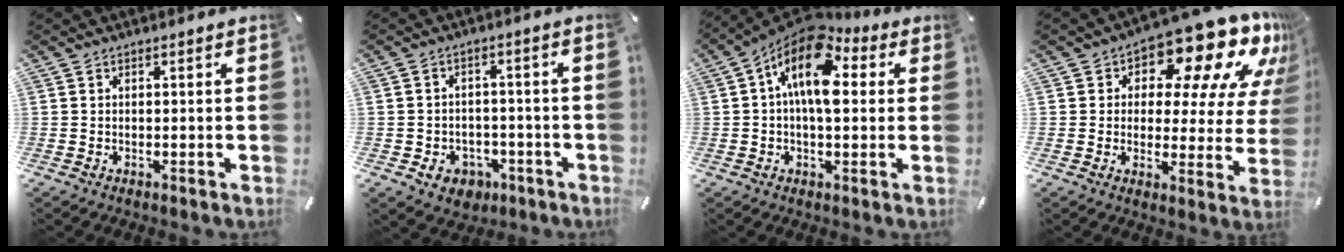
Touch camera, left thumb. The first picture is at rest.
{"total": 5.9, "force": [-2.4, 4.9, 2.1], "torque": [-0.034, 0.019, -0.040]}
{"total": 14.8, "force": [4.3, 7.7, 11.9], "torque": [-0.204, -0.029, 0.073]}
{"total": 16.6, "force": [11.3, 7.5, 9.5], "torque": [-0.137, -0.089, 0.186]}